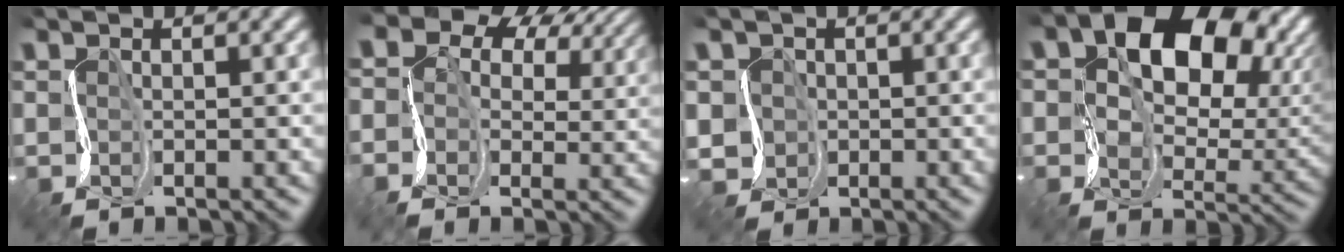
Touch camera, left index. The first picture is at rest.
{"total": 11.5, "force": [4.8, 8.5, 6.2], "torque": [-0.127, 0.035, 0.057]}
{"total": 1.7, "force": [-0.5, 1.5, -0.3], "torque": [-0.011, -0.004, 0.000]}
{"total": 11.7, "force": [3.6, 8.0, 7.7], "torque": [-0.112, 0.000, 0.064]}